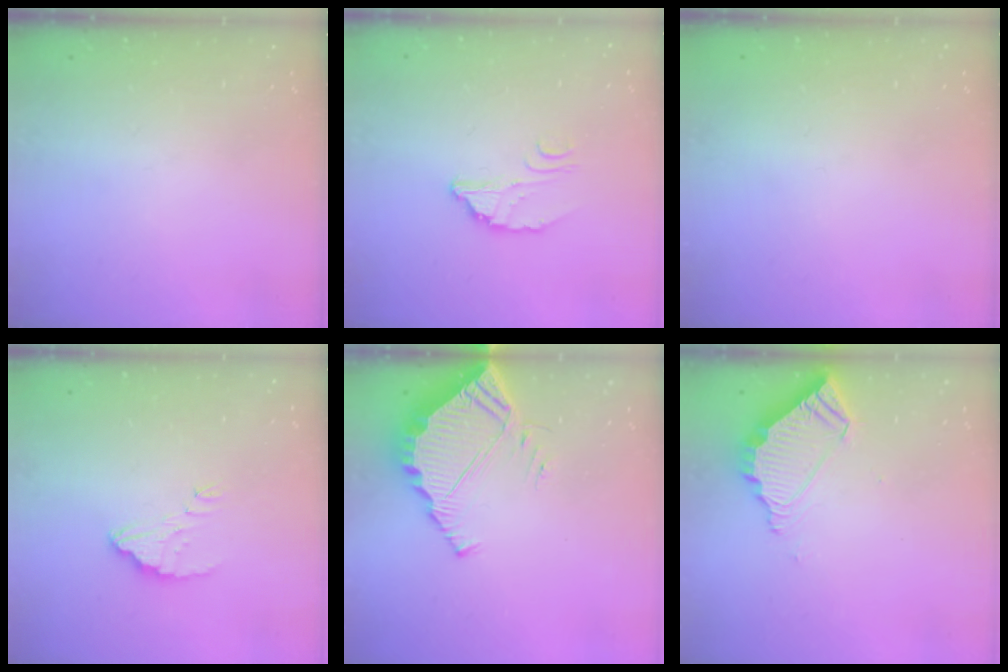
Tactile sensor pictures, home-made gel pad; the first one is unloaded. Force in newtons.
{"total": 3.2, "press": 3.2, "slide": 0.2}
{"total": 2.3, "press": 2.3, "slide": 0.1}
{"total": 3.2, "press": 3.1, "slide": 0.3}
{"total": 6.0, "press": 6.0, "slide": 0.4}
{"total": 5.8, "press": 5.8, "slide": 0.3}